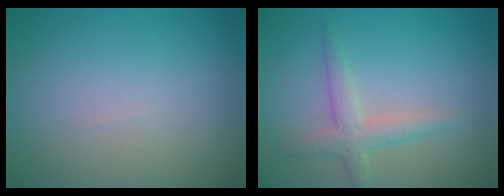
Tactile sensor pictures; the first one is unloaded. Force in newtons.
{"total": 2.6, "press": 2.6, "slide": 0.1}